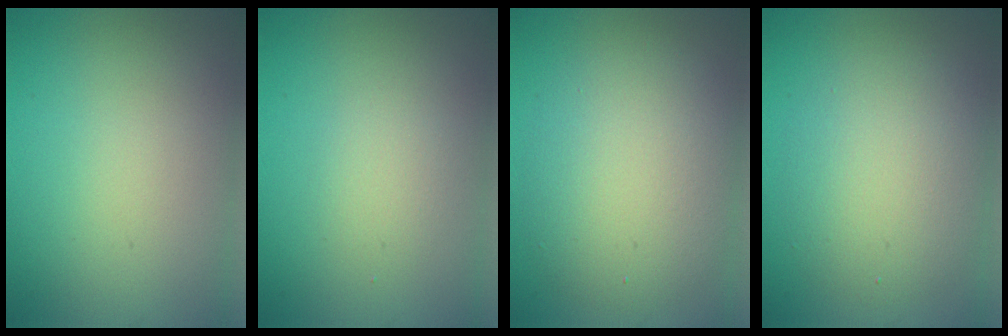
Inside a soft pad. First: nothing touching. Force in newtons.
{"total": 1.5, "press": 1.5, "slide": 0.1}
{"total": 6.4, "press": 6.4, "slide": 0.5}
{"total": 4.5, "press": 4.5, "slide": 0.1}